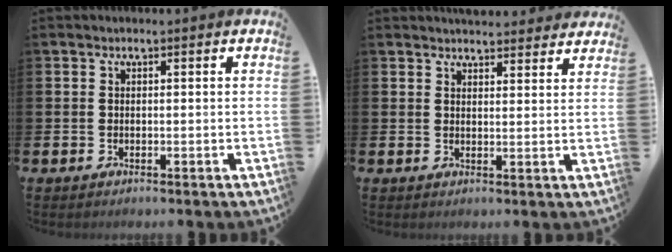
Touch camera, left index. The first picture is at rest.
{"total": 3.8, "force": [3.7, 0.6, 0.0], "torque": [0.002, -0.022, 0.068]}